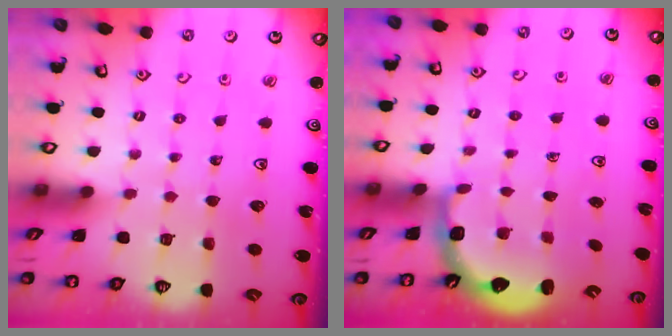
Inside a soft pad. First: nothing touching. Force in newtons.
{"total": 2.6, "press": 2.2, "slide": 1.4}